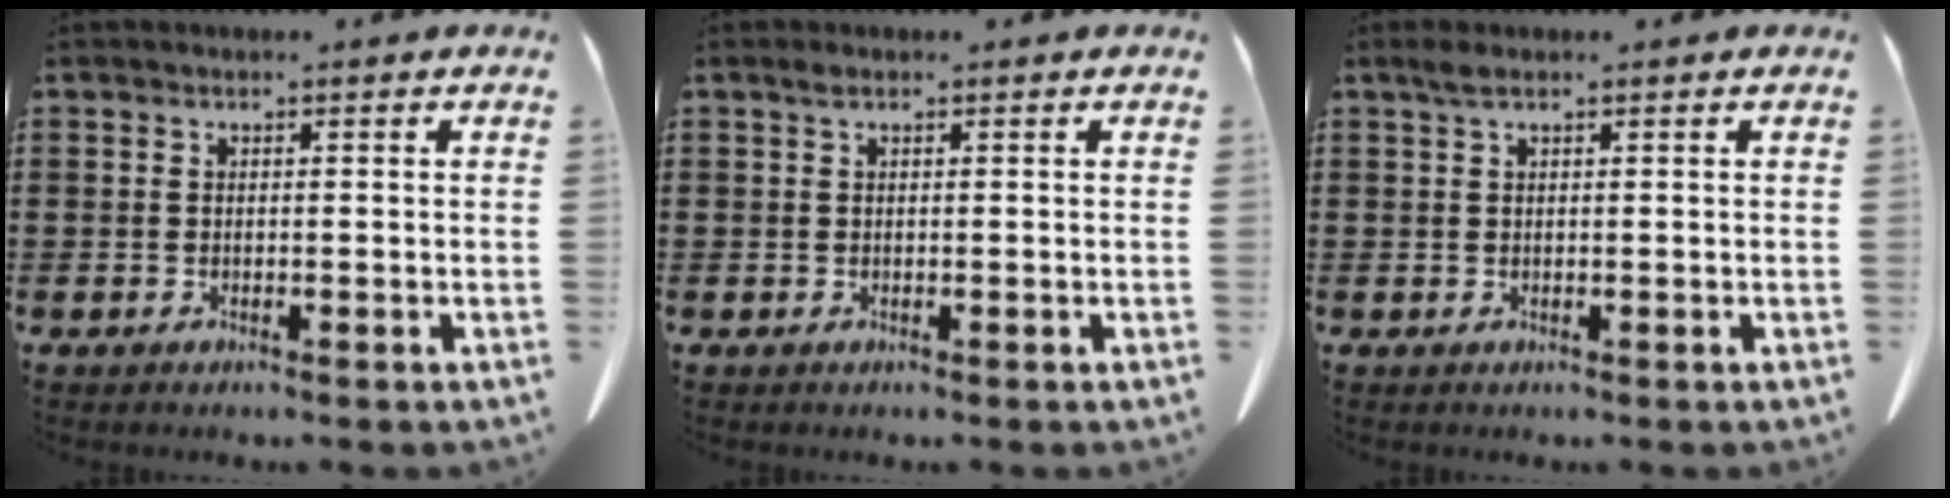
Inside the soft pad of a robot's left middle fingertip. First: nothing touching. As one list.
[{"total": 0.6, "force": [0.4, 0.2, 0.5], "torque": [-0.011, 0.000, 0.008]}, {"total": 1.4, "force": [0.8, 0.3, 1.1], "torque": [-0.025, 0.001, 0.014]}]